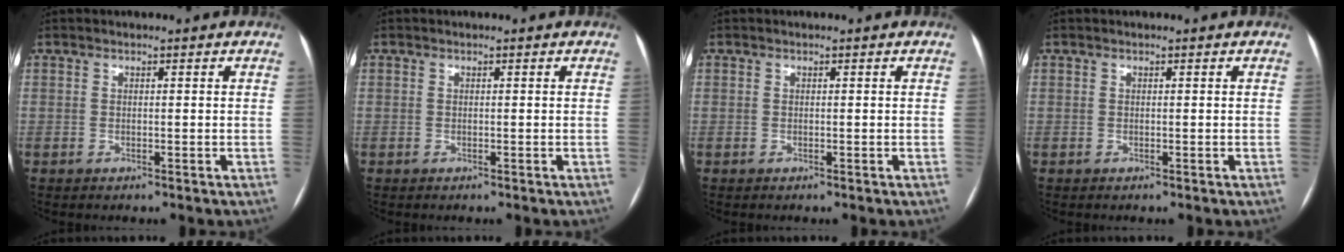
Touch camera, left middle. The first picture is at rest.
{"total": 0.0}
{"total": 0.0}
{"total": 0.0}